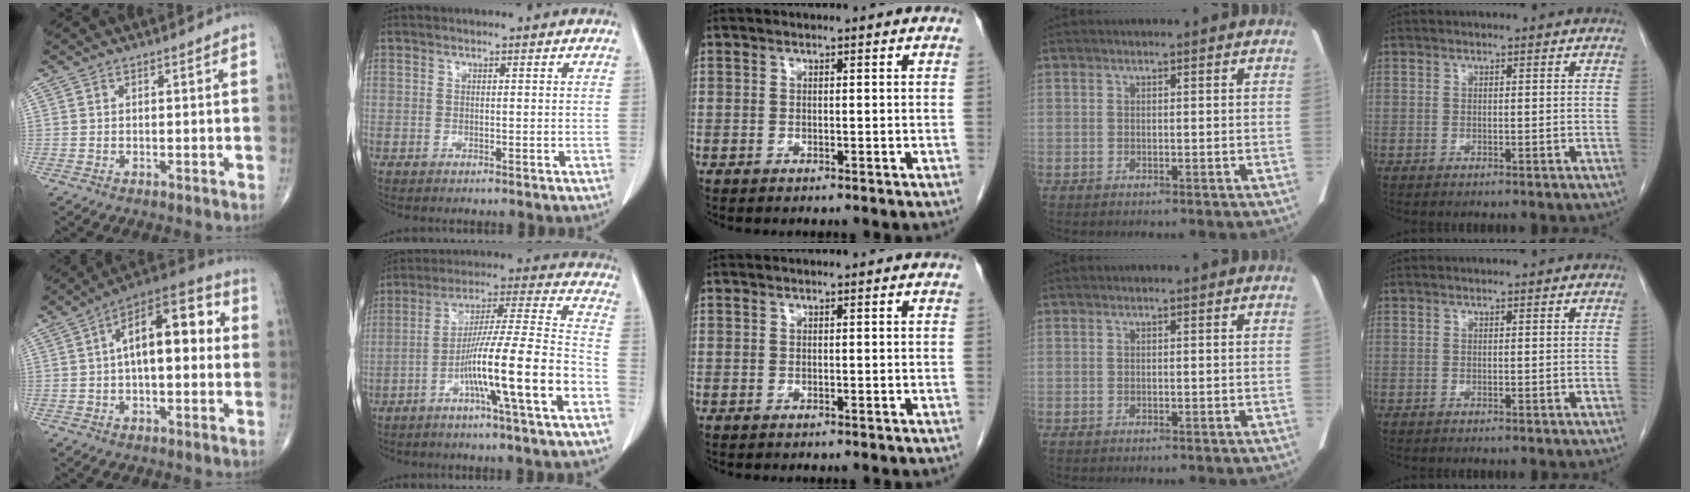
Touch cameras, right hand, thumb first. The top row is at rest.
{"thumb": {"total": 15.6, "force": [1.8, 7.2, 13.7], "torque": [-0.194, 0.042, 0.017]}, "index": {"total": 15.7, "force": [-6.4, -0.5, 14.3], "torque": [-0.244, 0.004, -0.111]}}